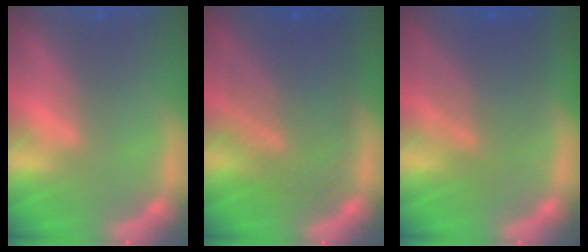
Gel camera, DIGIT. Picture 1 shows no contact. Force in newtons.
{"total": 9.0}
{"total": 6.0}